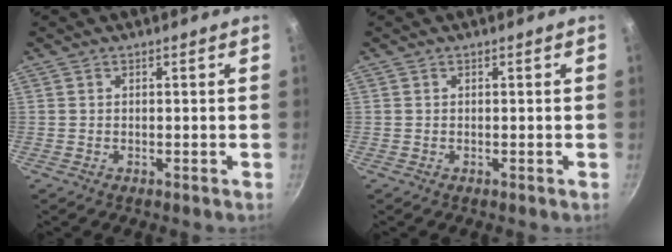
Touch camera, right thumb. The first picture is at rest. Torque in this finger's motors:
{"motor_torque": [0.00, 0.00, -0.15, 0.36, 0.00]}